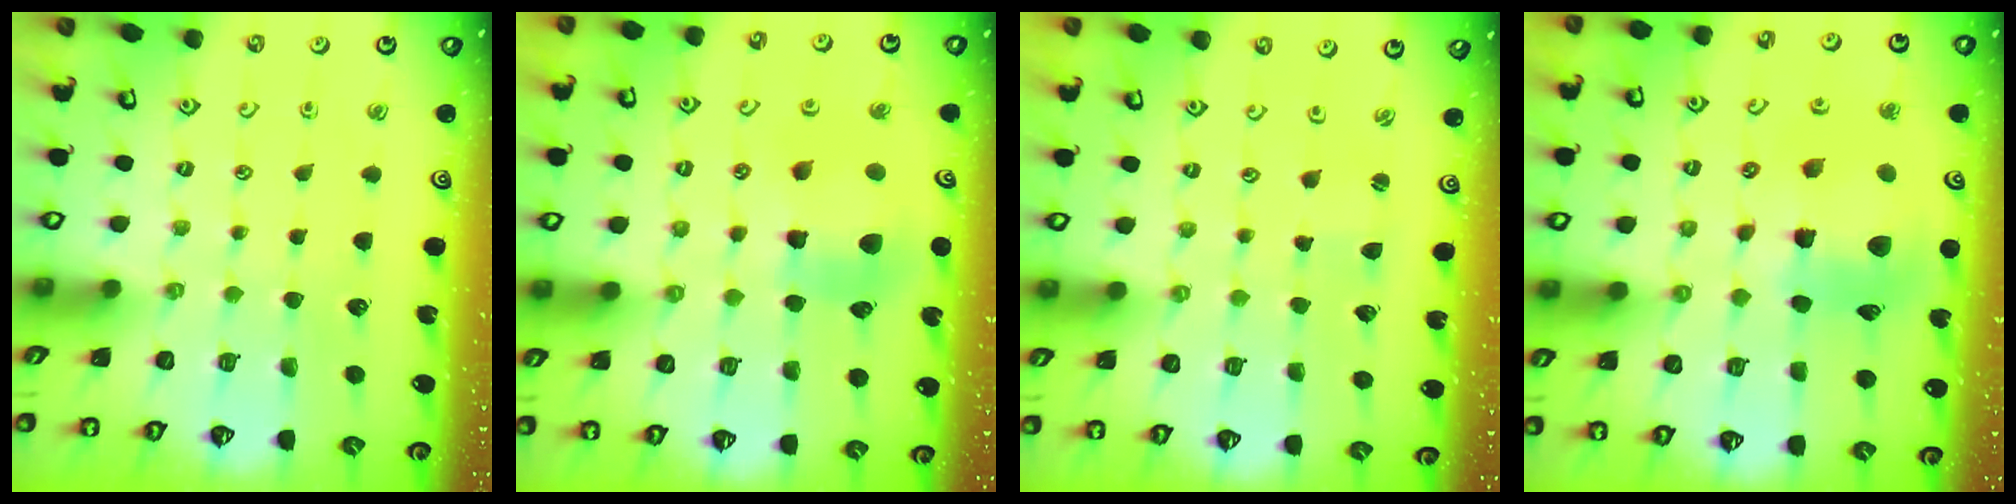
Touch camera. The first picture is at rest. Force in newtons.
{"total": 9.1, "press": 9.0, "slide": 1.1}
{"total": 1.1, "press": 1.1, "slide": 0.2}
{"total": 15.2, "press": 15.0, "slide": 2.4}